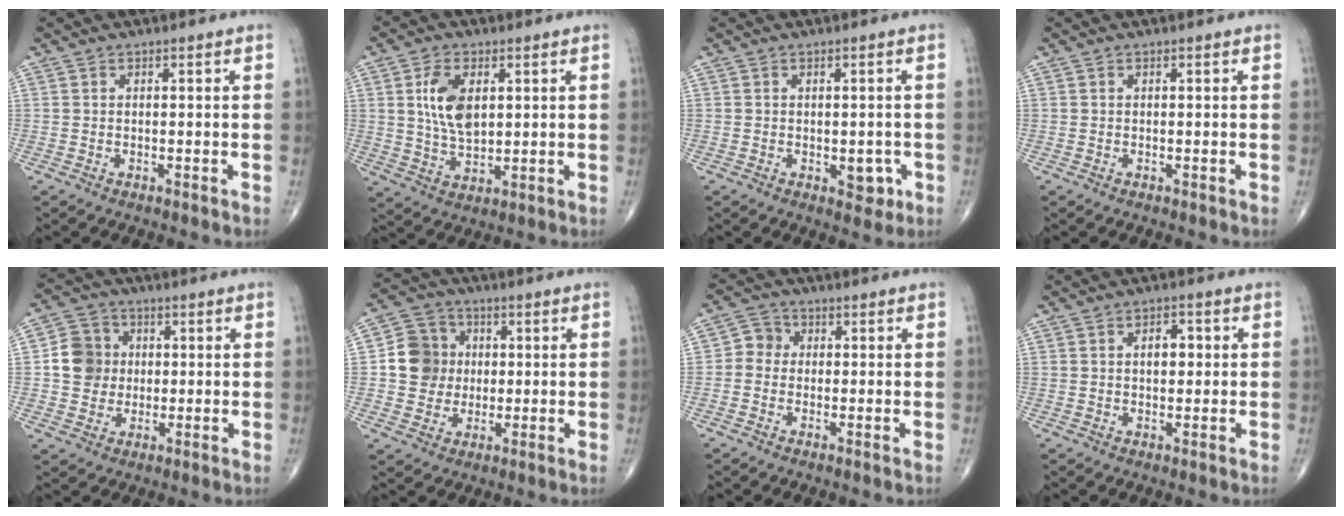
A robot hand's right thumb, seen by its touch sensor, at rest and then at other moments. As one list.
[{"total": 9.0, "force": [2.2, 5.1, 7.1], "torque": [-0.125, -0.010, 0.047]}, {"total": 3.5, "force": [-0.9, 2.2, 2.5], "torque": [-0.006, 0.002, -0.008]}, {"total": 0.0}, {"total": 8.0, "force": [0.4, 7.4, 3.0], "torque": [-0.025, 0.008, -0.001]}, {"total": 9.4, "force": [0.5, 8.8, 3.4], "torque": [-0.026, 0.011, 0.002]}, {"total": 3.8, "force": [-0.2, 3.5, 1.5], "torque": [-0.007, 0.011, -0.019]}, {"total": 4.1, "force": [0.7, 2.5, 3.2], "torque": [-0.037, 0.006, 0.008]}]